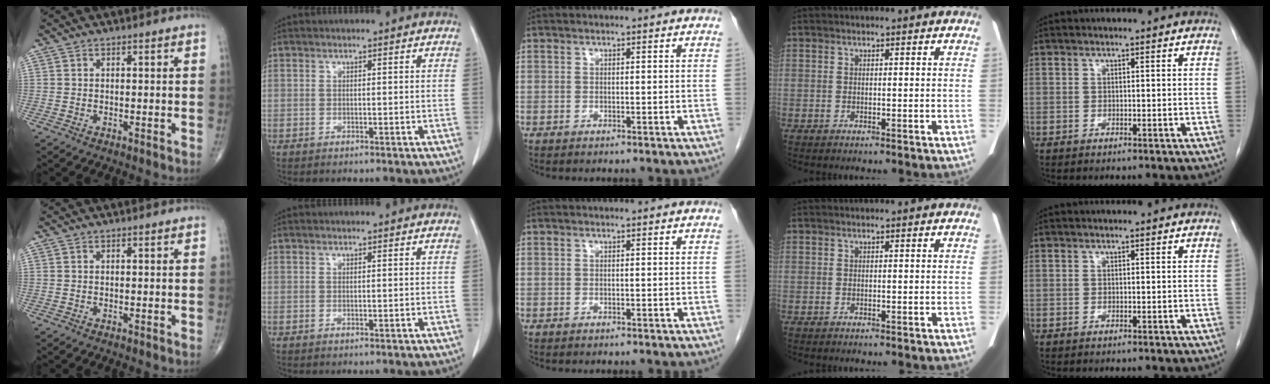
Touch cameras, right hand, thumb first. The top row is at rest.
{}